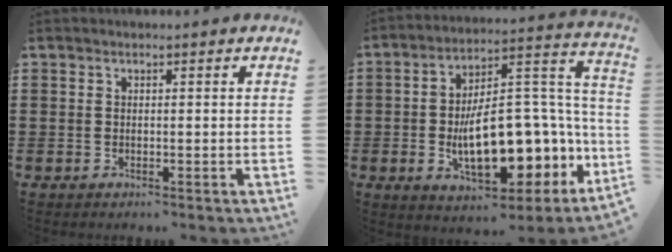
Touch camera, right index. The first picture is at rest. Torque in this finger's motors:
{"motor_torque": [2.14, 0.00, 1.05, 0.21]}